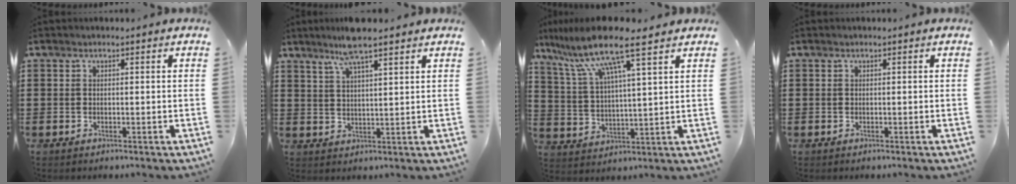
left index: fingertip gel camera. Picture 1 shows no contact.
{"total": 6.8, "force": [5.3, 0.2, 4.3], "torque": [-0.097, -0.004, 0.093]}
{"total": 11.5, "force": [8.4, 0.7, 7.8], "torque": [-0.179, -0.027, 0.141]}
{"total": 0.0}